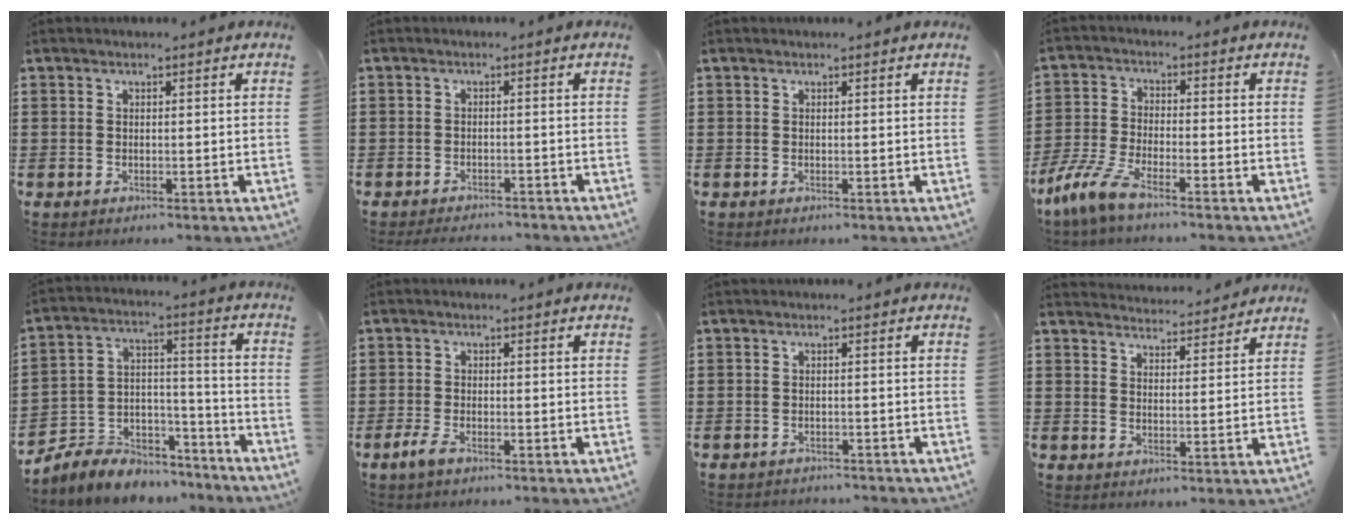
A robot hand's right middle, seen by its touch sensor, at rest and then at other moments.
{"total": 2.4, "force": [-2.4, 0.1, -0.1], "torque": [-0.011, 0.000, -0.050]}
{"total": 0.0}
{"total": 6.6, "force": [-5.2, 1.0, 3.9], "torque": [-0.111, -0.020, -0.107]}
{"total": 6.0, "force": [-5.4, 2.6, -0.2], "torque": [-0.013, -0.002, -0.107]}
{"total": 2.6, "force": [-1.7, 0.9, 1.8], "torque": [-0.054, -0.007, -0.038]}
{"total": 1.5, "force": [-1.5, -0.1, -0.2], "torque": [-0.008, 0.002, -0.032]}
{"total": 3.2, "force": [3.2, 0.0, -0.4], "torque": [-0.002, -0.019, 0.058]}